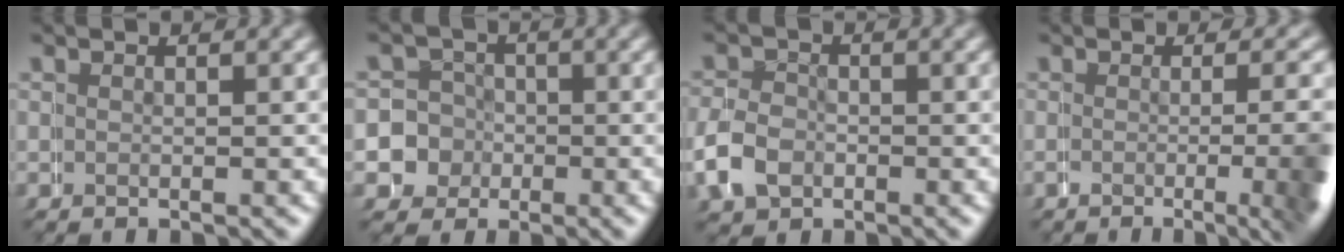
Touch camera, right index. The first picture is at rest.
{"total": 10.4, "force": [-2.5, 10.0, 1.5], "torque": [-0.074, -0.028, -0.052]}
{"total": 3.7, "force": [-1.2, 3.2, 1.4], "torque": [-0.048, 0.000, -0.021]}
{"total": 8.2, "force": [-2.6, 2.7, 7.2], "torque": [-0.063, -0.001, -0.042]}